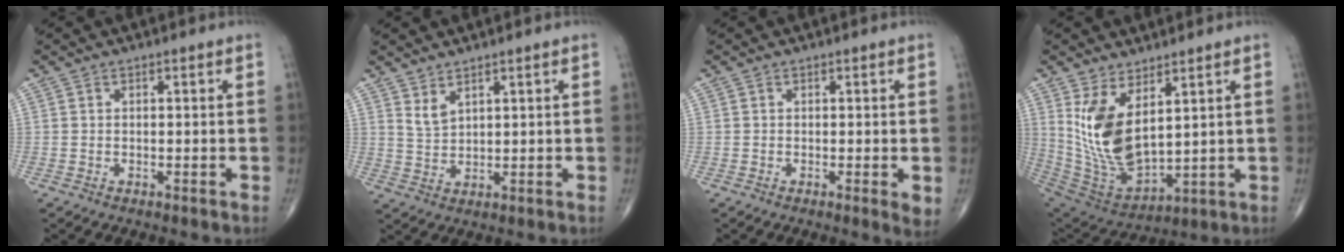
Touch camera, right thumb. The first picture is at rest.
{"total": 3.0, "force": [2.3, 1.1, 1.6], "torque": [-0.027, -0.023, 0.051]}
{"total": 2.2, "force": [-0.2, 0.4, 2.1], "torque": [-0.030, -0.008, -0.008]}
{"total": 14.2, "force": [4.8, 6.9, 11.5], "torque": [-0.211, -0.034, 0.118]}